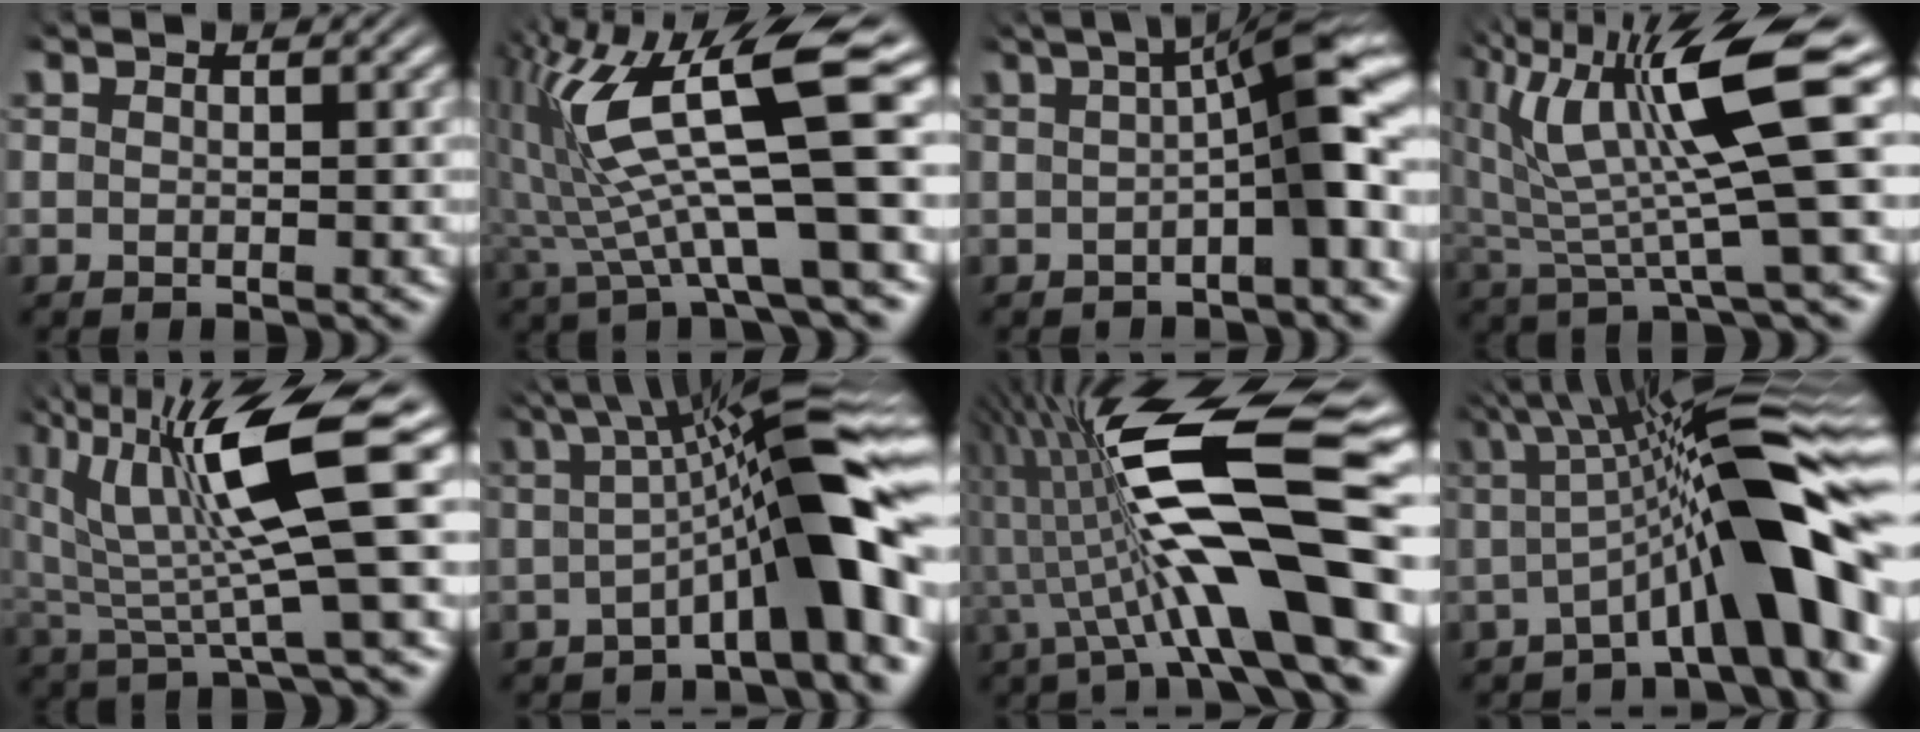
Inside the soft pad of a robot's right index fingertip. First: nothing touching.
{"total": 11.5, "force": [0.9, 4.1, 10.7], "torque": [-0.184, 0.002, 0.019]}
{"total": 6.8, "force": [1.1, 1.5, 6.5], "torque": [-0.086, 0.015, 0.009]}
{"total": 9.5, "force": [1.2, 3.3, 8.8], "torque": [-0.141, 0.003, 0.025]}
{"total": 9.1, "force": [1.6, 3.0, 8.4], "torque": [-0.144, 0.002, 0.033]}
{"total": 10.1, "force": [0.8, 2.5, 9.7], "torque": [-0.138, 0.002, 0.007]}
{"total": 14.7, "force": [-0.4, 4.9, 13.9], "torque": [-0.235, 0.000, -0.004]}
{"total": 11.1, "force": [0.0, 3.0, 10.7], "torque": [-0.166, -0.001, -0.002]}